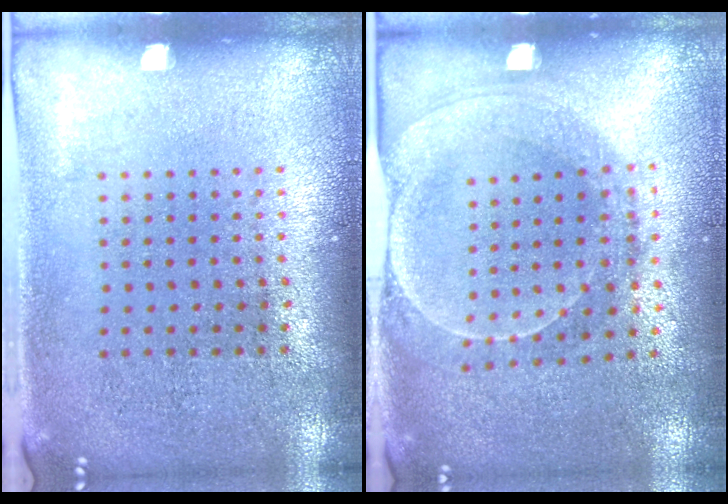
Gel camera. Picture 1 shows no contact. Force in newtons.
{"total": 1.8, "press": 1.7, "slide": 0.4}